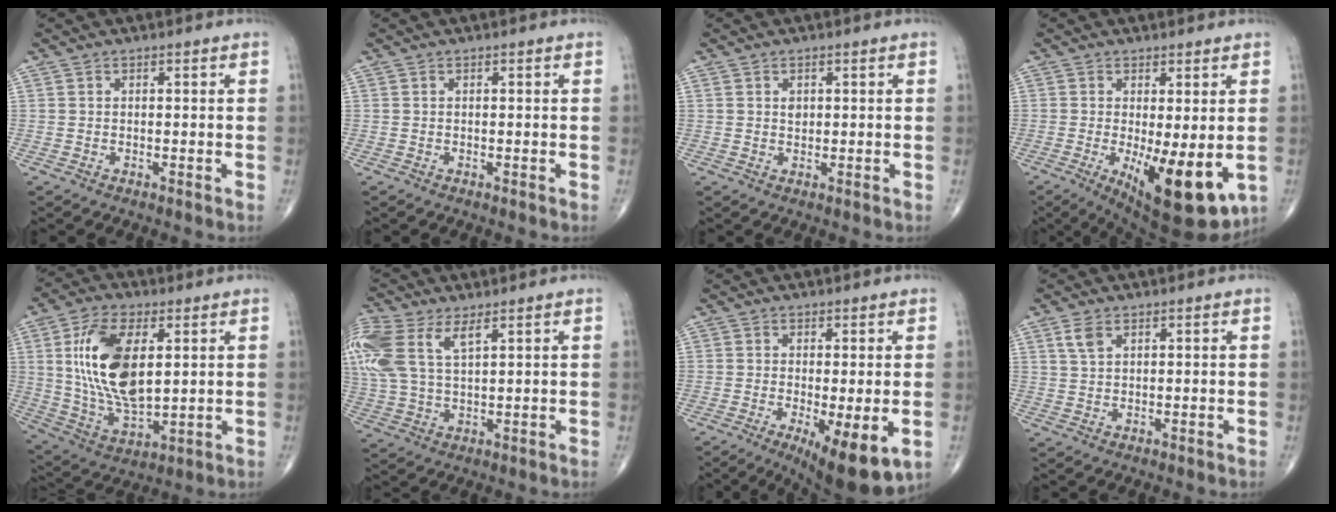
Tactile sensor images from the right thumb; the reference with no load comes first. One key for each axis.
{"total": 0.0}
{"total": 1.4, "fx": 0.4, "fy": 1.0, "fz": 0.8, "tx": -0.009, "ty": -0.003, "tz": 0.009}
{"total": 13.5, "fx": -2.9, "fy": 4.7, "fz": 12.3, "tx": -0.173, "ty": -0.030, "tz": -0.027}
{"total": 17.6, "fx": 3.8, "fy": 8.8, "fz": 14.8, "tx": -0.274, "ty": -0.017, "tz": 0.079}
{"total": 15.1, "fx": 6.6, "fy": 7.3, "fz": 11.4, "tx": -0.289, "ty": 0.009, "tz": 0.135}
{"total": 11.2, "fx": -3.7, "fy": 3.3, "fz": 10.0, "tx": -0.147, "ty": -0.023, "tz": -0.049}
{"total": 2.8, "fx": 1.5, "fy": 1.5, "fz": 1.8, "tx": -0.037, "ty": 0.002, "tz": 0.035}